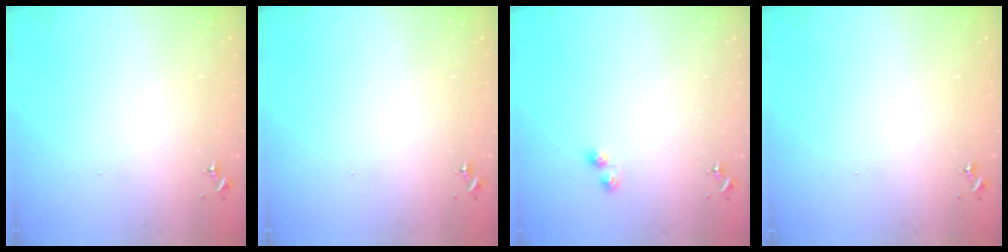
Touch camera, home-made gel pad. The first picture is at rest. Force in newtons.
{"total": 0.0}
{"total": 3.2, "press": 3.2, "slide": 0.4}
{"total": 0.0}